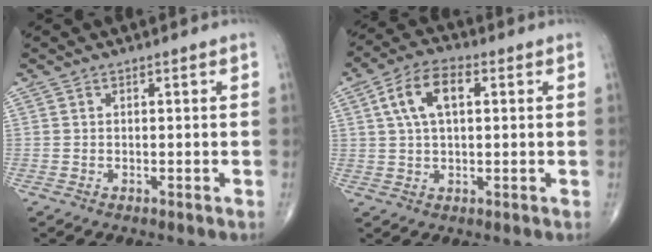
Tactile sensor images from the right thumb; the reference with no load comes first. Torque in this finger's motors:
{"motor_torque": [0.09, 0.18, 0.39, 0.07, 0.05]}